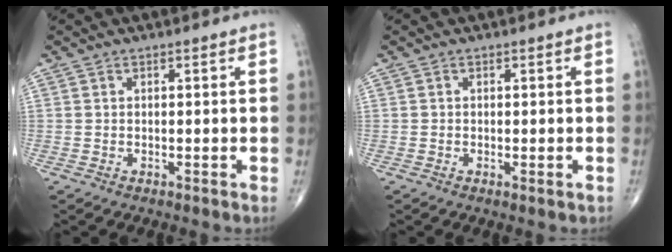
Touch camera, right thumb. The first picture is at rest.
{"total": 0.9, "force": [-0.3, 0.3, 0.7], "torque": [-0.011, -0.002, -0.005]}